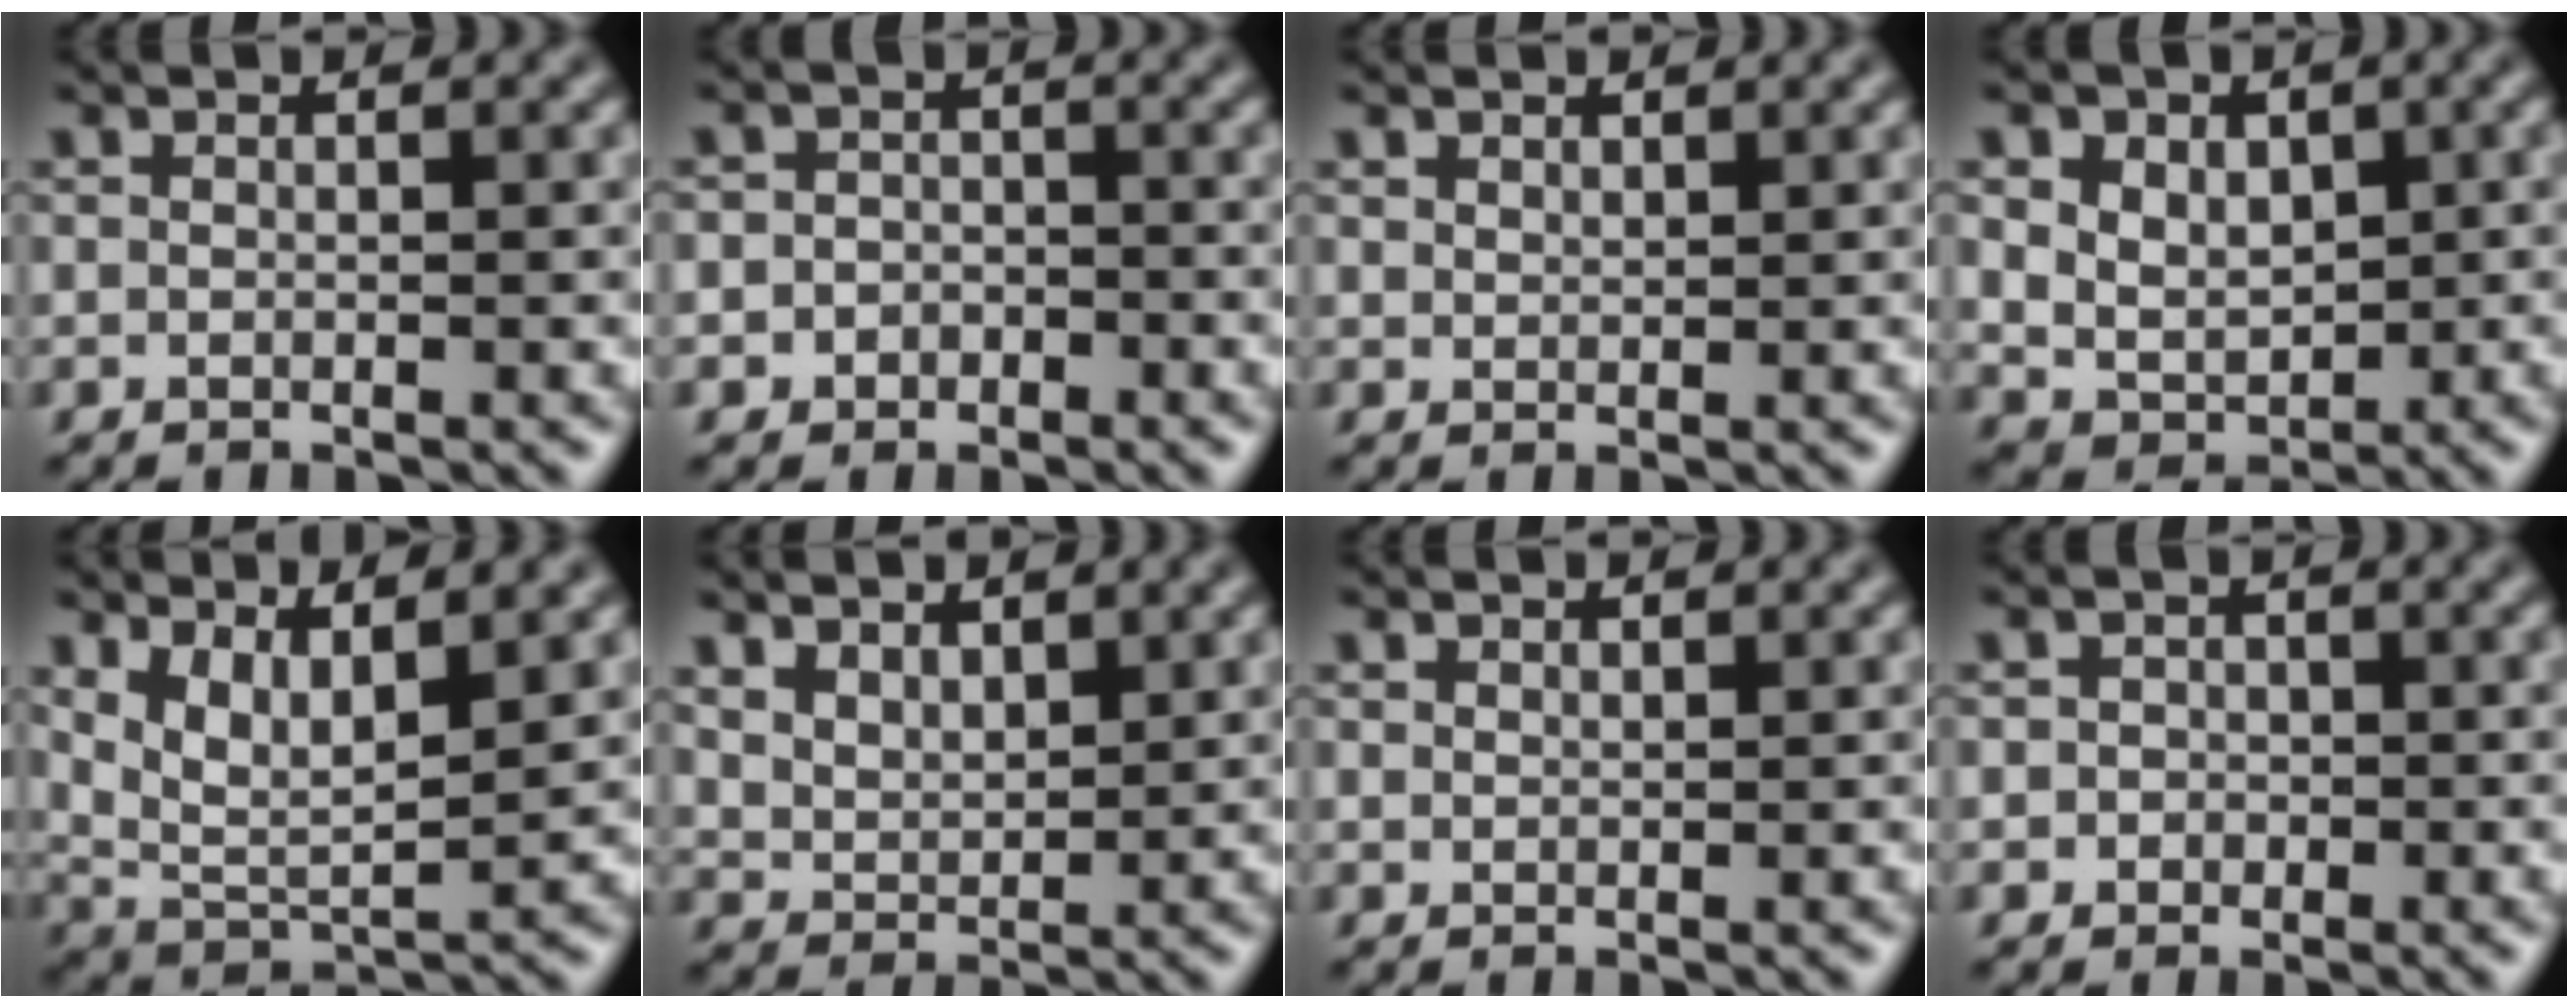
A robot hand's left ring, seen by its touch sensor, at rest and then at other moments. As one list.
[{"total": 2.2, "force": [-0.9, 1.9, 0.5], "torque": [0.019, 0.002, -0.028]}, {"total": 1.1, "force": [1.0, 0.5, 0.1], "torque": [-0.004, 0.000, 0.021]}, {"total": 6.8, "force": [1.9, 5.4, 3.6], "torque": [-0.067, 0.018, 0.026]}, {"total": 5.7, "force": [2.5, 2.4, 4.5], "torque": [-0.097, -0.017, 0.054]}, {"total": 4.8, "force": [3.1, 2.7, 2.3], "torque": [-0.060, 0.002, 0.062]}, {"total": 0.7, "force": [0.7, 0.3, 0.1], "torque": [-0.001, 0.000, 0.014]}, {"total": 1.9, "force": [-0.1, 1.8, 0.5], "torque": [0.010, 0.002, -0.016]}]